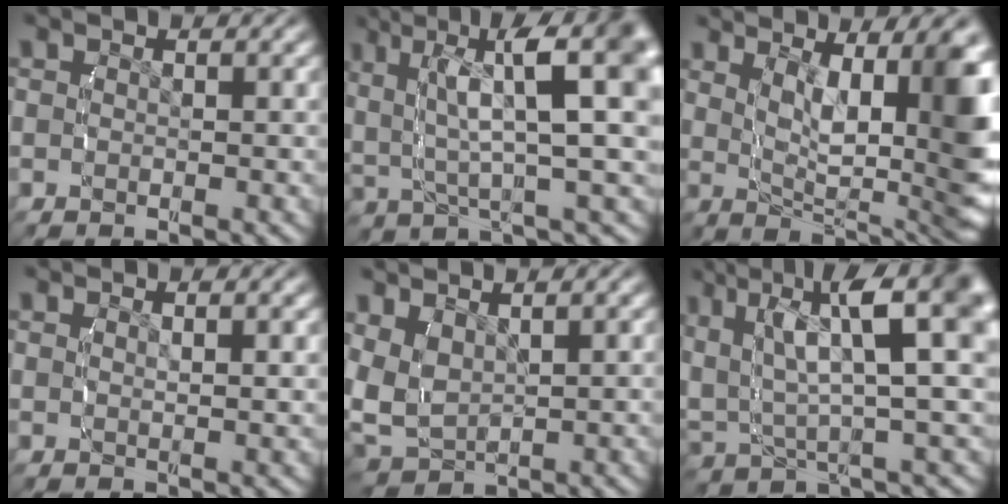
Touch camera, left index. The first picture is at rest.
{"total": 10.7, "force": [2.4, 4.3, 9.5], "torque": [-0.128, 0.001, 0.039]}
{"total": 12.1, "force": [0.5, 5.1, 10.9], "torque": [-0.158, -0.029, 0.025]}
{"total": 1.4, "force": [1.0, -0.7, 0.8], "torque": [-0.005, -0.004, 0.024]}
{"total": 6.5, "force": [0.9, 5.5, 3.3], "torque": [-0.119, -0.031, 0.030]}
{"total": 12.5, "force": [3.5, 6.5, 10.0], "torque": [-0.150, 0.002, 0.055]}